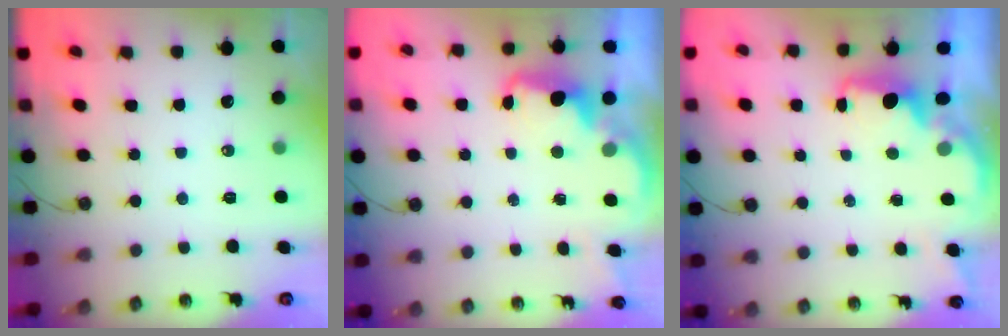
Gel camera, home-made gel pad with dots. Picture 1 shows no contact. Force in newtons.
{"total": 2.6, "press": 2.5, "slide": 0.7}
{"total": 2.0, "press": 1.9, "slide": 0.7}